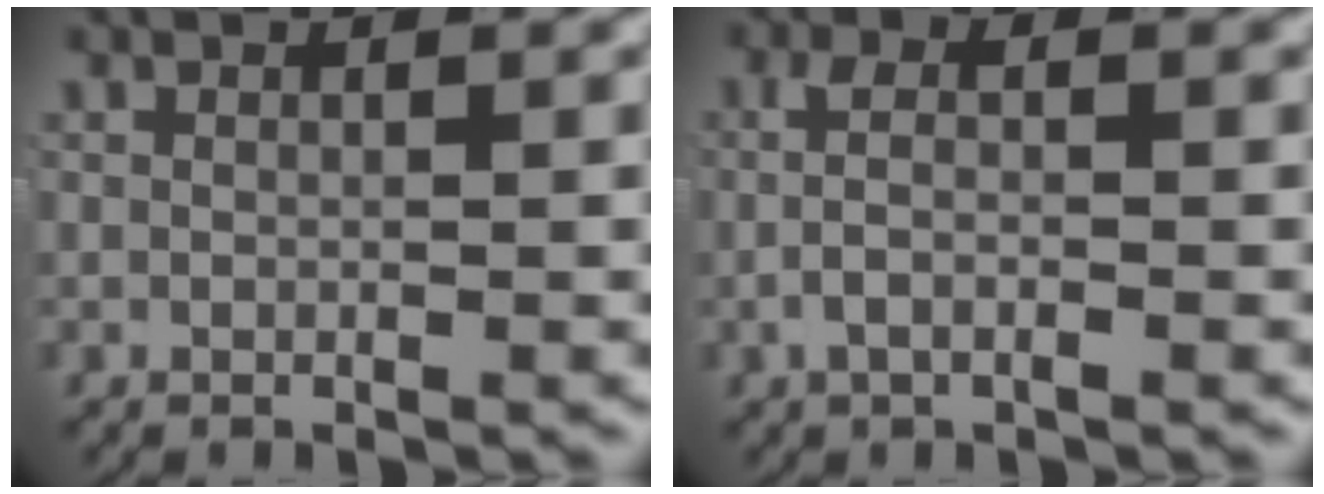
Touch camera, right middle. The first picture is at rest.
{"total": 3.0, "force": [-0.7, 1.2, 2.7], "torque": [-0.051, -0.004, -0.012]}